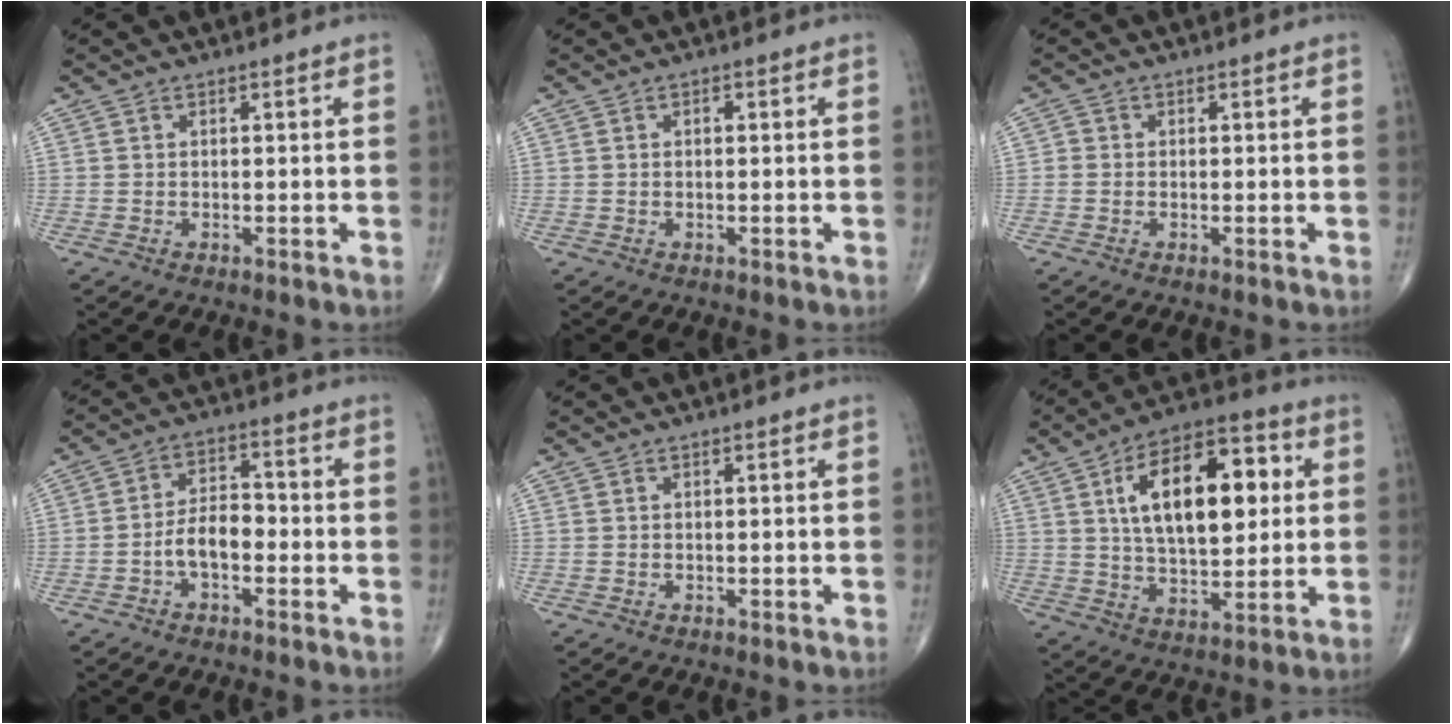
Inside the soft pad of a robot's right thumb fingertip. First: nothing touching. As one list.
[{"total": 0.6, "force": [0.1, 0.4, 0.5], "torque": [-0.011, 0.002, 0.003]}, {"total": 0.9, "force": [-0.2, 0.9, 0.3], "torque": [0.002, 0.003, -0.009]}, {"total": 6.6, "force": [-2.1, 3.6, 5.0], "torque": [-0.079, 0.032, -0.045]}, {"total": 0.0}, {"total": 19.9, "force": [4.5, 10.0, 16.6], "torque": [-0.238, 0.008, 0.070]}]